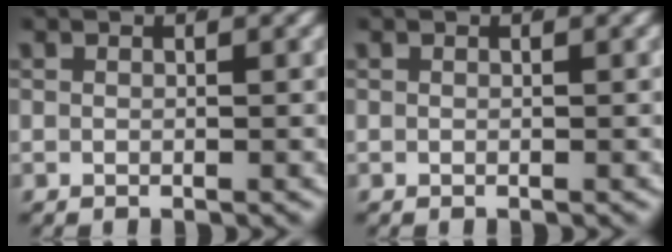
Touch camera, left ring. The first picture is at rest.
{"total": 0.0}